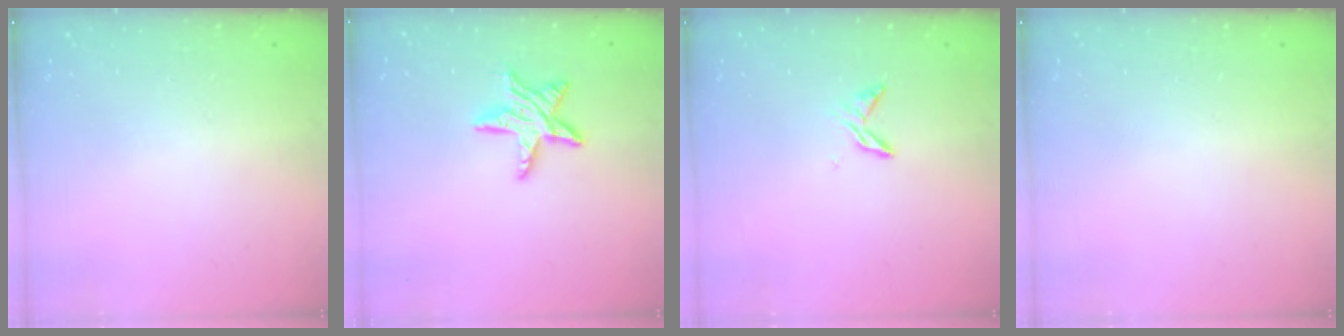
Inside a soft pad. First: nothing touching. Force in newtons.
{"total": 9.8, "press": 9.8, "slide": 0.6}
{"total": 6.0, "press": 6.0, "slide": 0.7}
{"total": 0.0}